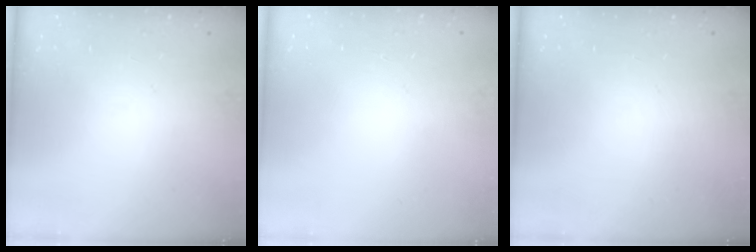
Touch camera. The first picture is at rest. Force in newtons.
{"total": 0.0}
{"total": 0.0}